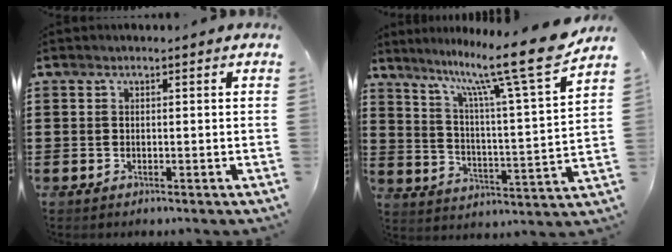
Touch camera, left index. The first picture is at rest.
{"total": 13.3, "force": [10.8, -0.4, 7.8], "torque": [-0.154, -0.079, 0.167]}